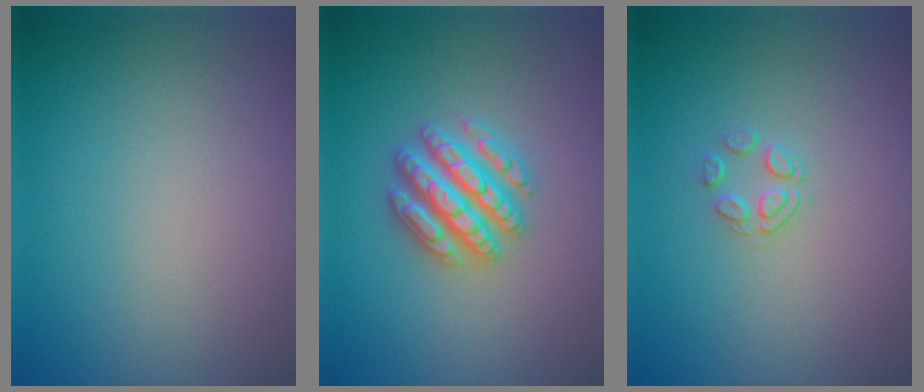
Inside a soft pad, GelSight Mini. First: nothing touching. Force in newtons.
{"total": 4.8, "press": 4.7, "slide": 0.8}
{"total": 1.5, "press": 0.8, "slide": 1.3}